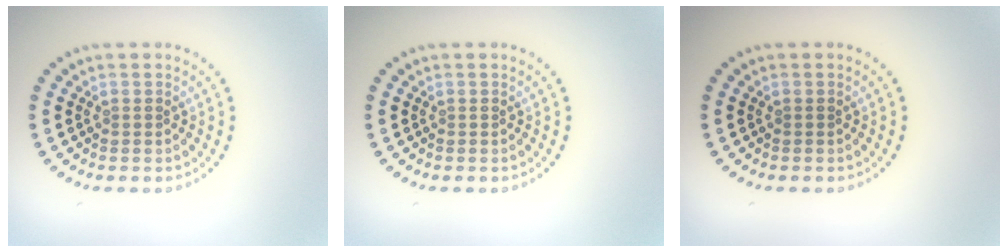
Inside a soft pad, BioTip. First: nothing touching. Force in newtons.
{"total": 0.0}
{"total": 0.0}